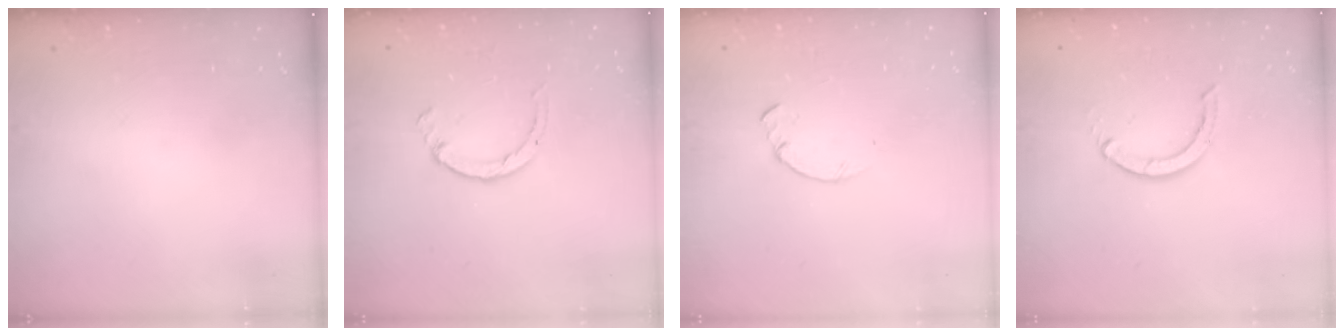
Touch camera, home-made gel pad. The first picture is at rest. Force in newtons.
{"total": 2.6, "press": 2.6, "slide": 0.4}
{"total": 0.7, "press": 0.6, "slide": 0.2}
{"total": 4.1, "press": 4.0, "slide": 0.5}